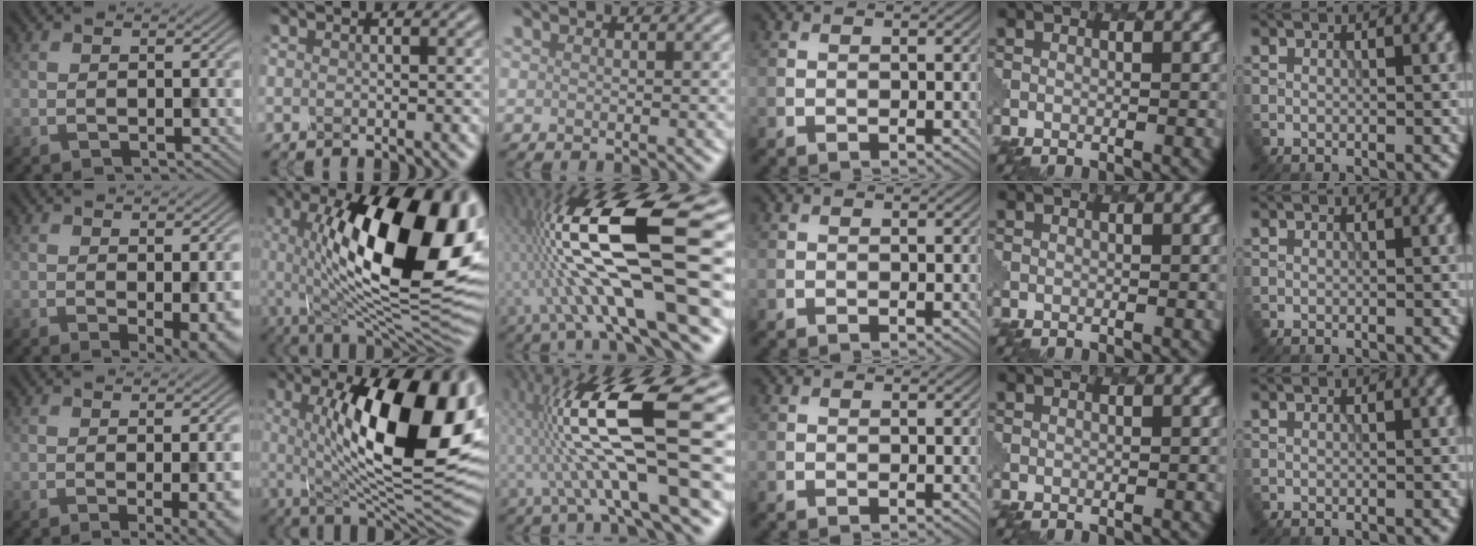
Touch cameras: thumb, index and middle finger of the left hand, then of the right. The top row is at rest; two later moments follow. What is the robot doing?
{"motion": "pour", "object": "mug"}